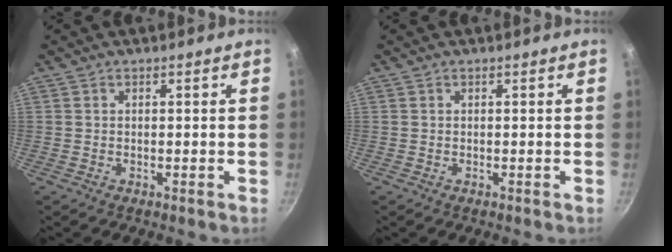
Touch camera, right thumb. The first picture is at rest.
{"total": 0.0}